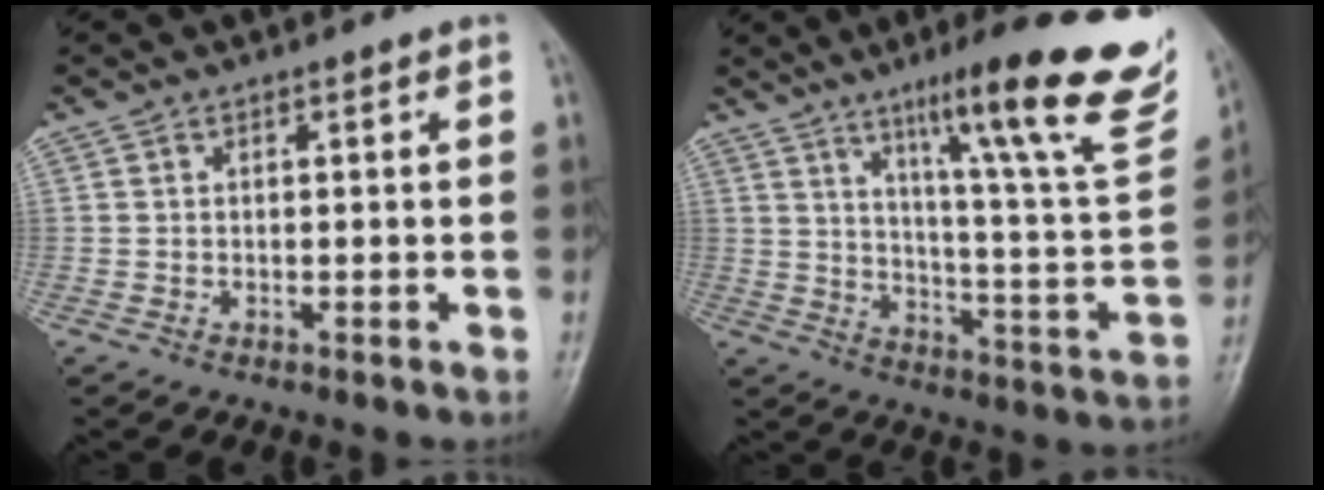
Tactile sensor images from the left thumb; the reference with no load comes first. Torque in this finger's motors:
{"motor_torque": [1.21, -0.21, 1.38, -1.39, 0.31]}